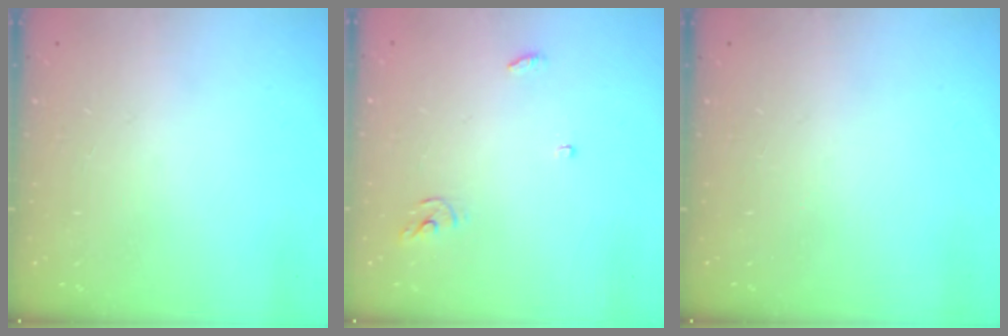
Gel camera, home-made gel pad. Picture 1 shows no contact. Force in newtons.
{"total": 3.9, "press": 3.9, "slide": 0.4}
{"total": 0.0}